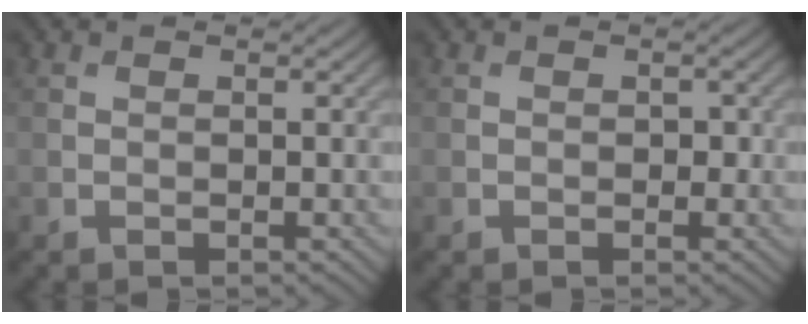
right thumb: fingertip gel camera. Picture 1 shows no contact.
{"total": 1.0, "force": [-0.1, 0.8, 0.6], "torque": [-0.008, -0.007, -0.002]}